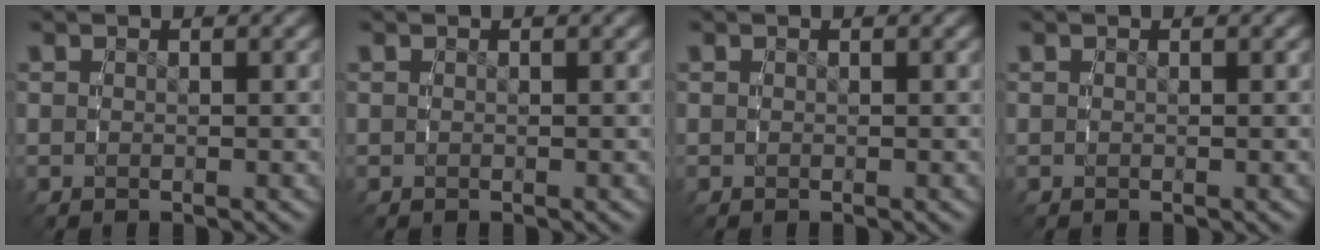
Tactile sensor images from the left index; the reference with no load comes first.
{"total": 0.0}
{"total": 0.0}
{"total": 0.0}